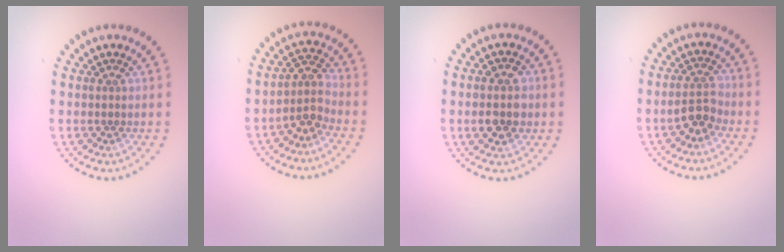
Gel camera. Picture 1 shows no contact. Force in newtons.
{"total": 2.6, "press": 1.9, "slide": 1.7}
{"total": 3.8, "press": 3.8, "slide": 0.3}
{"total": 2.4, "press": 2.3, "slide": 0.8}